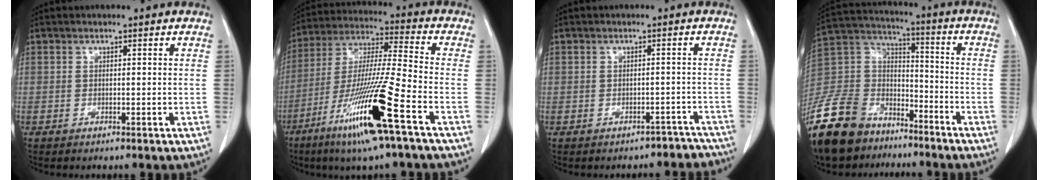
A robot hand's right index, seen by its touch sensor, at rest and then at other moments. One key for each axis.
{"total": 17.5, "fx": -8.5, "fy": -0.8, "fz": 15.3, "tx": -0.324, "ty": -0.038, "tz": -0.163}
{"total": 5.1, "fx": -4.3, "fy": 2.7, "fz": -0.7, "tx": 0.023, "ty": 0.028, "tz": -0.046}
{"total": 19.1, "fx": -14.1, "fy": 10.4, "fz": 7.7, "tx": -0.186, "ty": 0.024, "tz": -0.256}